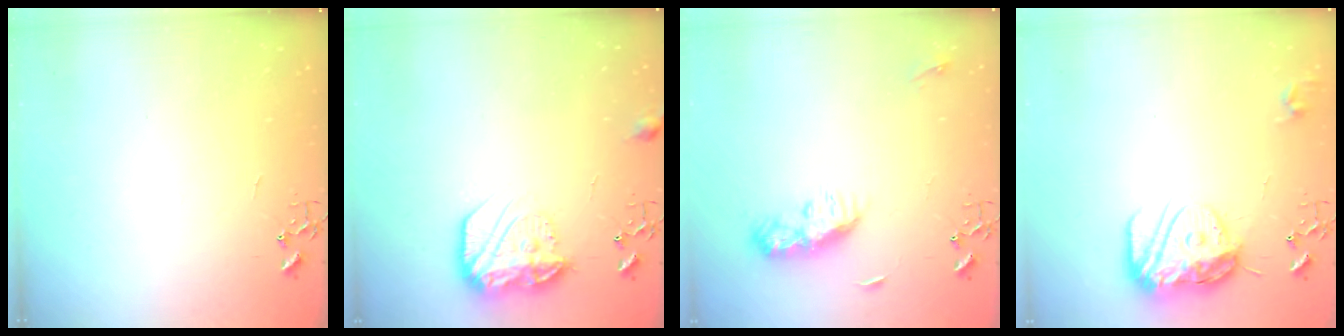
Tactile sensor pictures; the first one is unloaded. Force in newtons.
{"total": 15.3, "press": 15.2, "slide": 1.0}
{"total": 8.7, "press": 8.7, "slide": 0.4}
{"total": 14.9, "press": 14.8, "slide": 1.2}